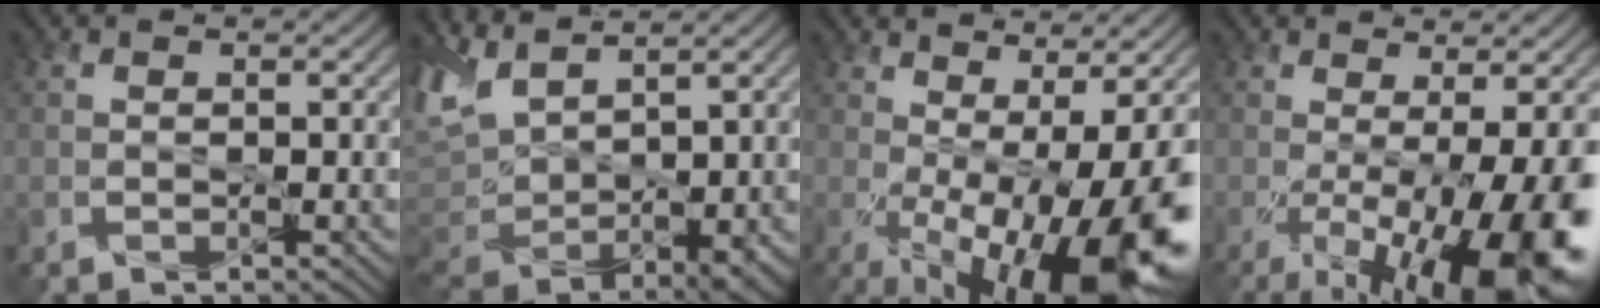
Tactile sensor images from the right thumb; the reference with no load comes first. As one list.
[{"total": 10.2, "force": [5.0, 4.9, 7.4], "torque": [-0.206, 0.001, 0.101]}, {"total": 17.4, "force": [-3.1, 6.5, 15.9], "torque": [-0.232, -0.021, -0.032]}, {"total": 15.7, "force": [-4.5, 5.2, 14.1], "torque": [-0.204, -0.035, -0.040]}]